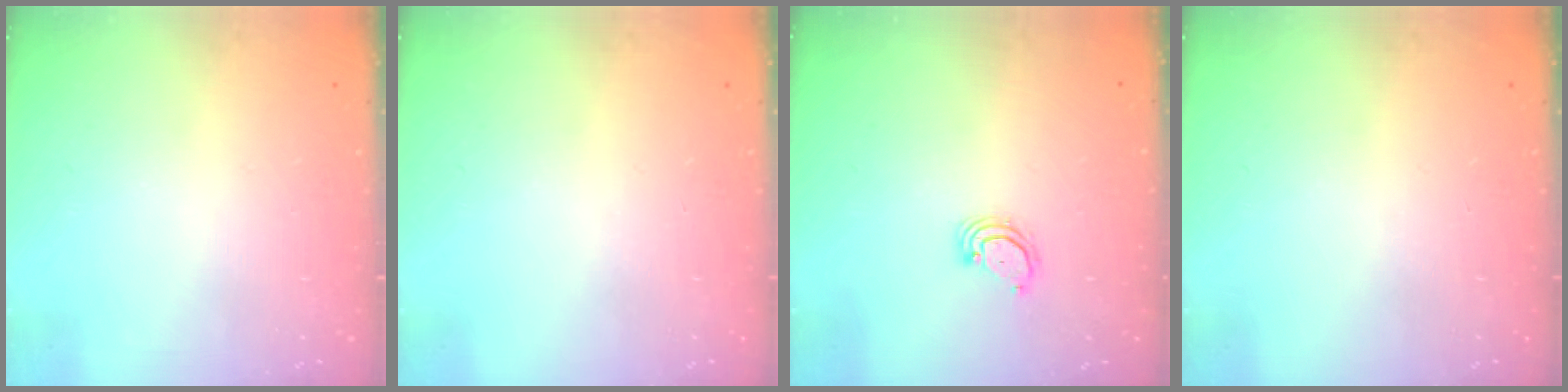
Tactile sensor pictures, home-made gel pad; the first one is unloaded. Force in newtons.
{"total": 0.0}
{"total": 2.9, "press": 2.9, "slide": 0.3}
{"total": 0.0}